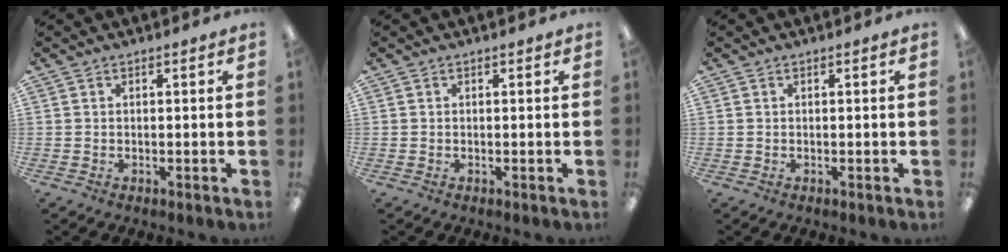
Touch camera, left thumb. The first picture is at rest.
{"total": 0.0}
{"total": 0.0}